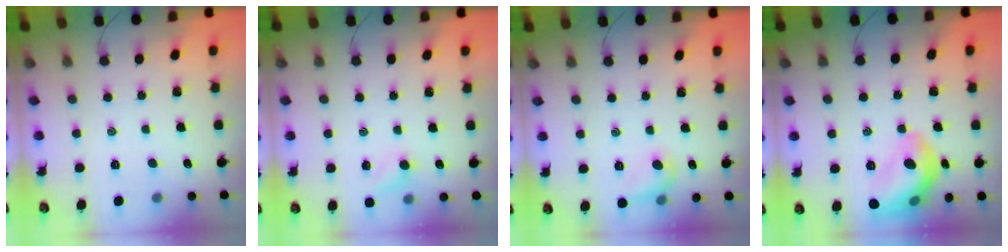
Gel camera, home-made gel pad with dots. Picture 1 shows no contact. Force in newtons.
{"total": 5.3, "press": 5.3, "slide": 0.7}
{"total": 7.4, "press": 7.3, "slide": 1.1}
{"total": 13.7, "press": 13.6, "slide": 1.0}